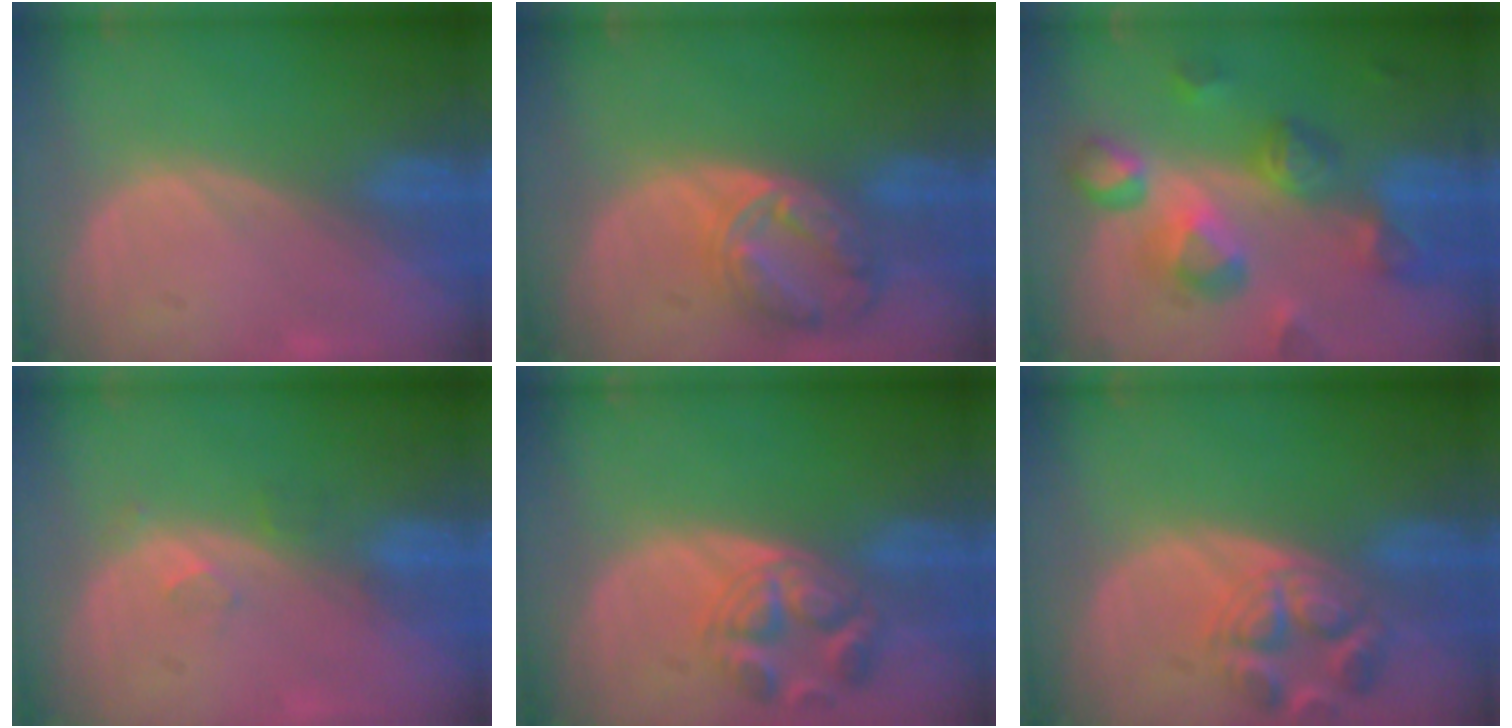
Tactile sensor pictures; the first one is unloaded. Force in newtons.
{"total": 8.3, "press": 7.1, "slide": 4.2}
{"total": 10.6, "press": 9.4, "slide": 4.7}
{"total": 2.3, "press": 2.0, "slide": 1.1}
{"total": 6.0, "press": 6.0, "slide": 0.4}
{"total": 6.5, "press": 6.2, "slide": 2.1}